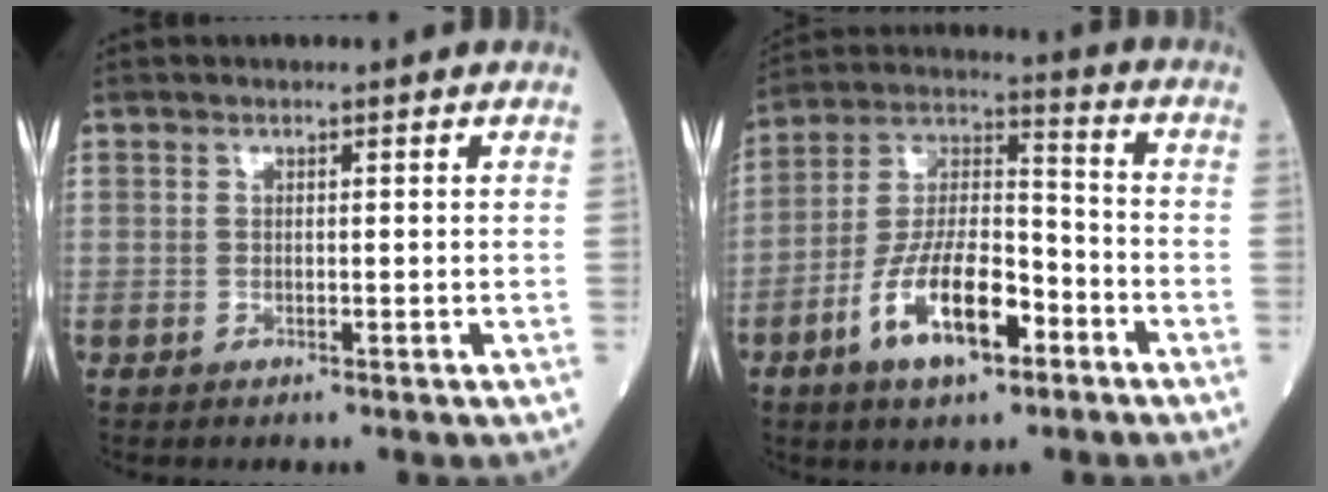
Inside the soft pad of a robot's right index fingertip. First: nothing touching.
{"total": 13.9, "force": [-6.4, 4.9, 11.3], "torque": [-0.225, 0.009, -0.114]}